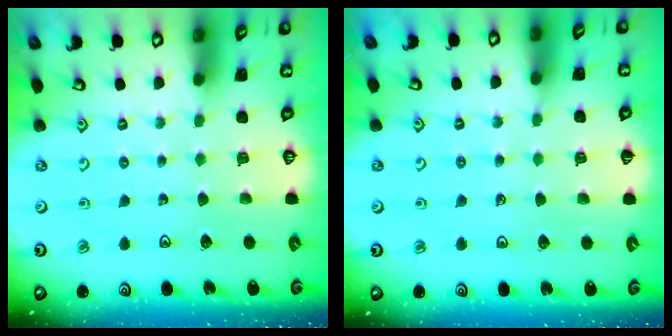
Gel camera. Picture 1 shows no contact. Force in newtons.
{"total": 2.1, "press": 2.0, "slide": 0.3}